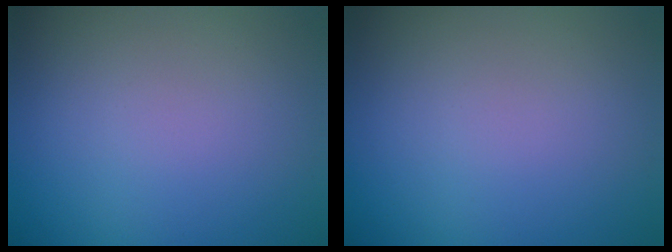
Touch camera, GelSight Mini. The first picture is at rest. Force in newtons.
{"total": 0.0}